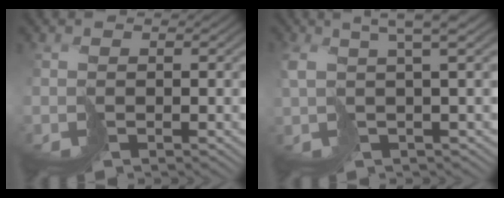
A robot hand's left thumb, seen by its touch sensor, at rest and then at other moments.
{"total": 5.4, "force": [2.0, 1.2, 4.9], "torque": [-0.079, 0.014, 0.031]}